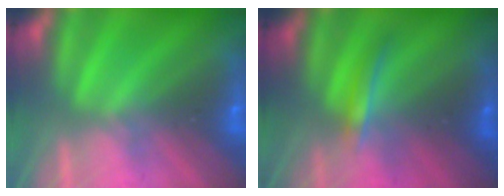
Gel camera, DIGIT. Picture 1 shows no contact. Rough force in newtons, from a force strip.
{"total": 1.6}